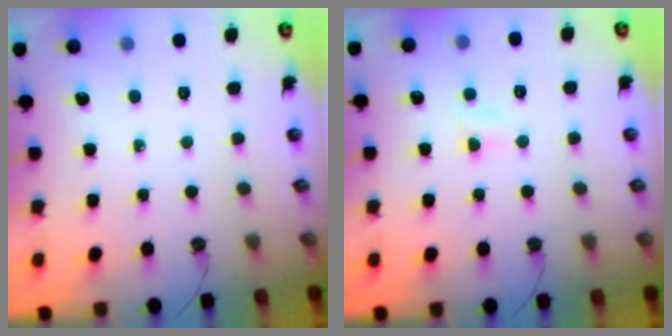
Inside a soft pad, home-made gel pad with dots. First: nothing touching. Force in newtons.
{"total": 3.0, "press": 3.0, "slide": 0.3}